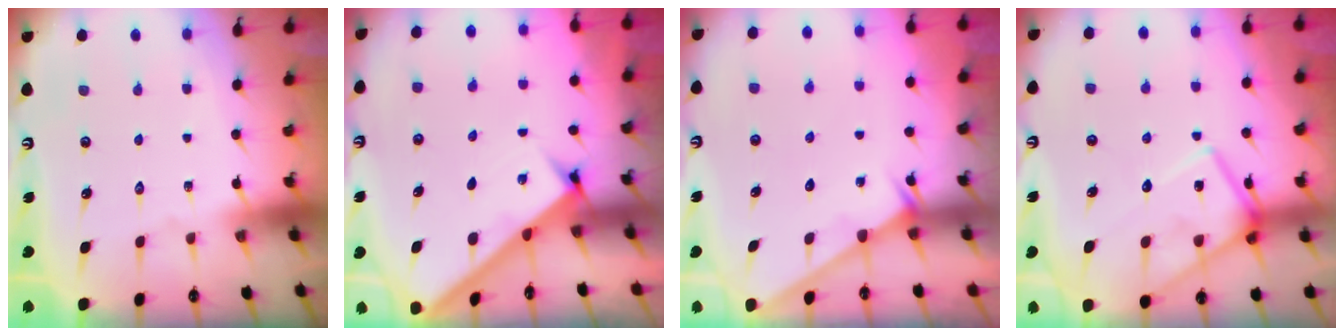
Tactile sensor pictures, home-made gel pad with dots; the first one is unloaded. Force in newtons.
{"total": 2.6, "press": 2.6, "slide": 0.3}
{"total": 0.9, "press": 0.8, "slide": 0.2}
{"total": 13.8, "press": 13.8, "slide": 1.0}